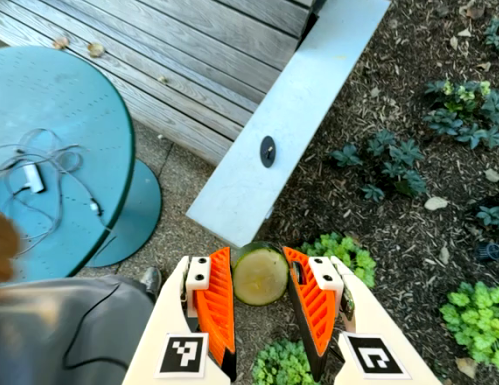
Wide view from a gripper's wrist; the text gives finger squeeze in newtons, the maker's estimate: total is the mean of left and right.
{"total": 9.6, "left": 9.6, "right": 9.6}